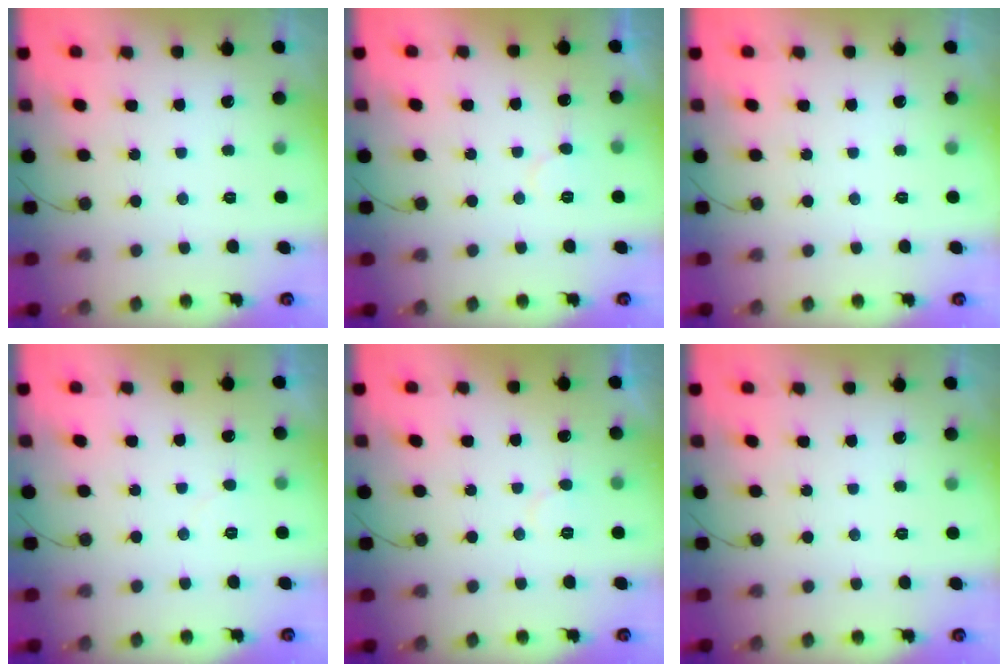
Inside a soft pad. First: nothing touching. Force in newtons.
{"total": 4.7, "press": 4.7, "slide": 0.5}
{"total": 0.0}
{"total": 3.8, "press": 3.8, "slide": 0.2}
{"total": 4.2, "press": 4.2, "slide": 0.3}
{"total": 0.0}